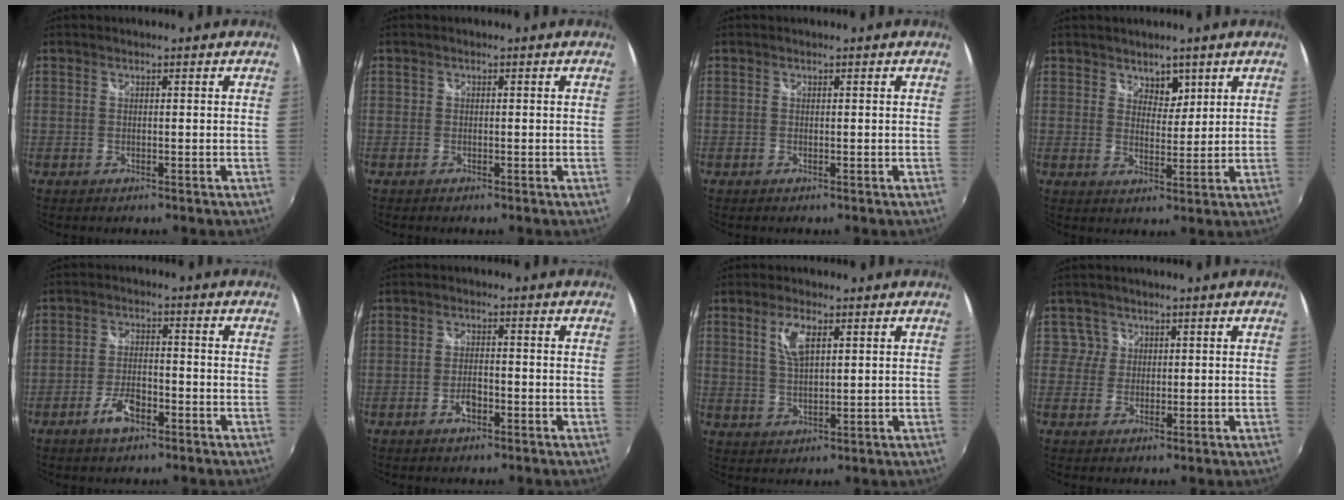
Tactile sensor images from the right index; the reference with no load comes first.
{"total": 0.8, "force": [-0.5, 0.6, 0.1], "torque": [-0.003, -0.003, -0.011]}
{"total": 0.0}
{"total": 3.7, "force": [2.5, 2.4, 1.3], "torque": [-0.011, -0.003, 0.041]}
{"total": 5.7, "force": [-3.4, 2.3, 3.9], "torque": [-0.086, 0.000, -0.059]}
{"total": 3.2, "force": [-1.8, 1.5, 2.3], "torque": [-0.050, 0.001, -0.033]}
{"total": 5.5, "force": [2.4, 2.2, 4.5], "torque": [-0.083, 0.003, 0.047]}
{"total": 2.8, "force": [0.7, 2.6, -0.4], "torque": [0.024, 0.017, 0.010]}